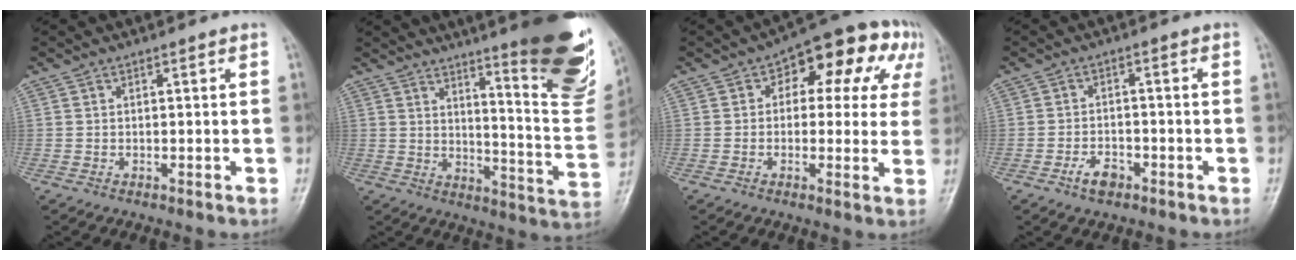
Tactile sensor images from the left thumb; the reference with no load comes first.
{"total": 23.8, "force": [14.5, 4.2, 18.3], "torque": [-0.213, -0.090, 0.192]}
{"total": 13.6, "force": [4.4, 8.3, 9.8], "torque": [-0.053, 0.028, 0.045]}
{"total": 3.5, "force": [-2.3, 1.9, 1.8], "torque": [-0.030, 0.015, -0.039]}